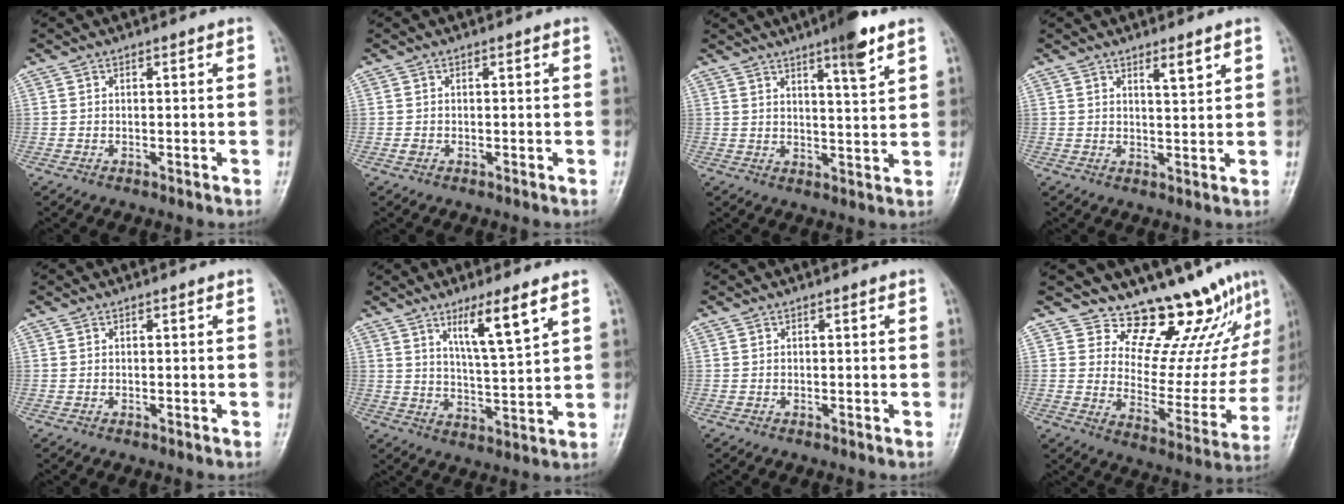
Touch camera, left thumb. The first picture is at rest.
{"total": 0.9, "force": [-0.1, 0.6, 0.7], "torque": [-0.010, 0.001, -0.001]}
{"total": 7.7, "force": [4.9, 0.9, 5.9], "torque": [-0.084, -0.028, 0.072]}
{"total": 3.3, "force": [2.1, 0.5, 2.5], "torque": [-0.040, -0.017, 0.035]}
{"total": 0.0}
{"total": 9.6, "force": [5.5, 1.1, 7.8], "torque": [-0.135, -0.041, 0.100]}
{"total": 0.0}
{"total": 15.5, "force": [13.0, 5.7, 6.4], "torque": [-0.034, -0.115, 0.186]}